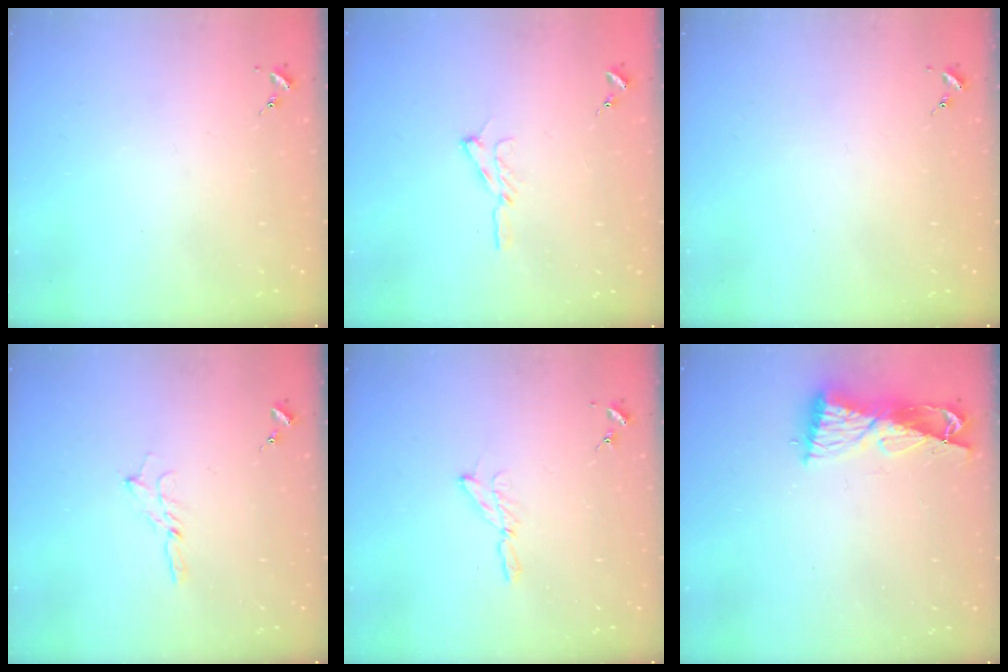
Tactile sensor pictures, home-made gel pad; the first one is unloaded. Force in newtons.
{"total": 6.8, "press": 6.8, "slide": 0.7}
{"total": 0.0}
{"total": 2.9, "press": 2.9, "slide": 0.2}
{"total": 4.1, "press": 4.1, "slide": 0.4}
{"total": 8.8, "press": 8.7, "slide": 1.0}